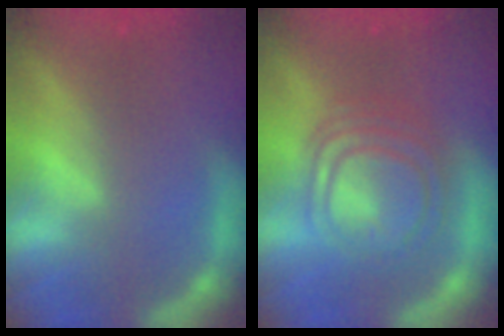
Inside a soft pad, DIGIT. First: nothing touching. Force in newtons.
{"total": 8.6}